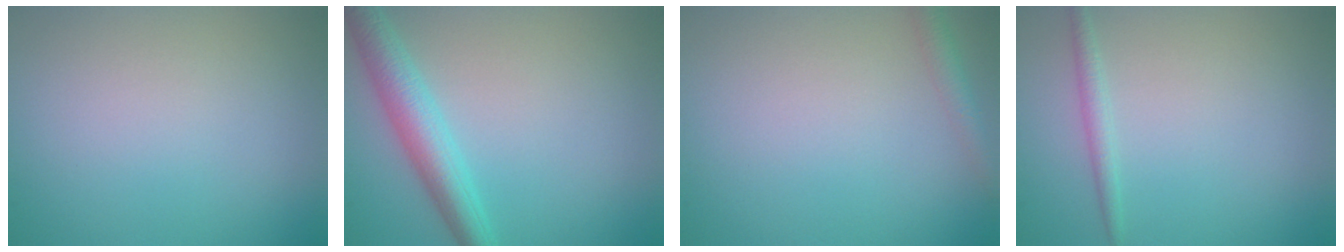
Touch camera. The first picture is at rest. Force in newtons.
{"total": 4.3, "press": 4.3, "slide": 0.0}
{"total": 1.7, "press": 1.7, "slide": 0.1}
{"total": 1.3, "press": 1.3, "slide": 0.1}